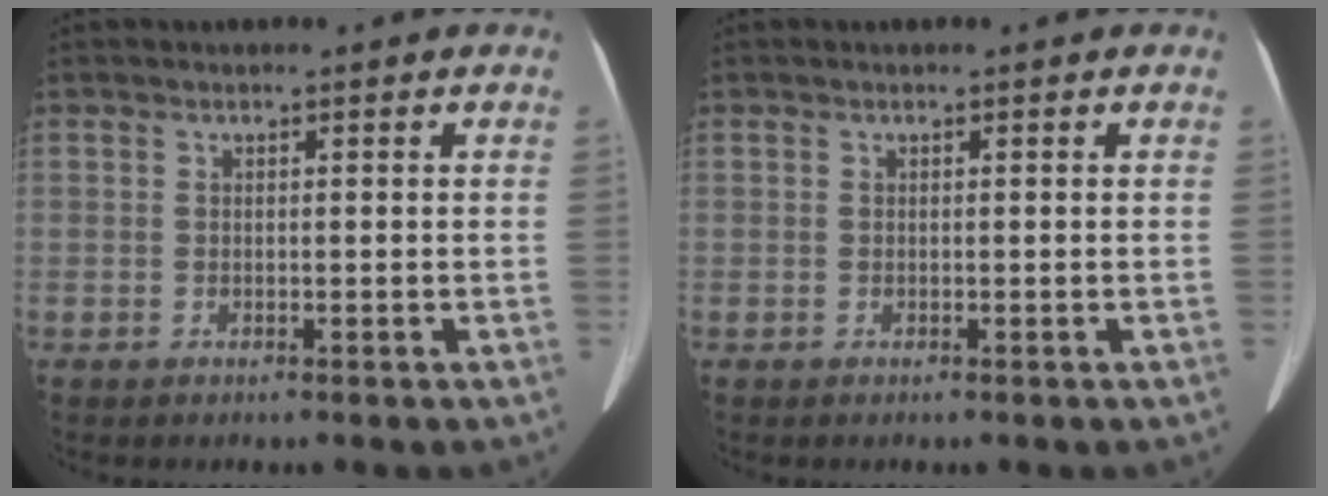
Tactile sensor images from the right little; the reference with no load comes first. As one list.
[{"total": 0.0}]